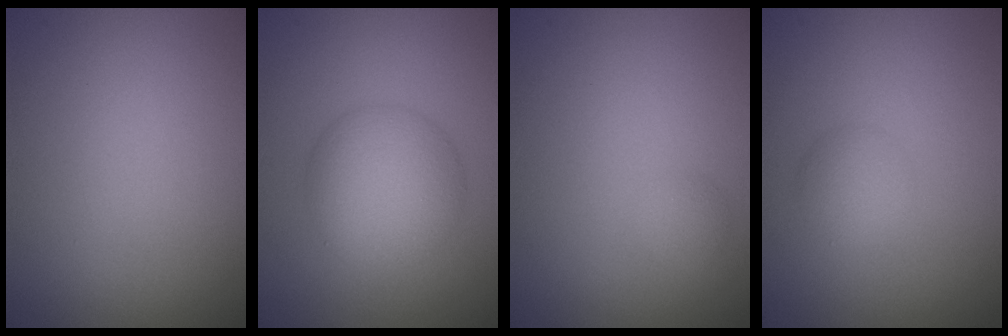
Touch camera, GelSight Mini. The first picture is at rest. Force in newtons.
{"total": 6.2, "press": 6.2, "slide": 0.0}
{"total": 0.8, "press": 0.8, "slide": 0.0}
{"total": 2.0, "press": 2.0, "slide": 0.1}